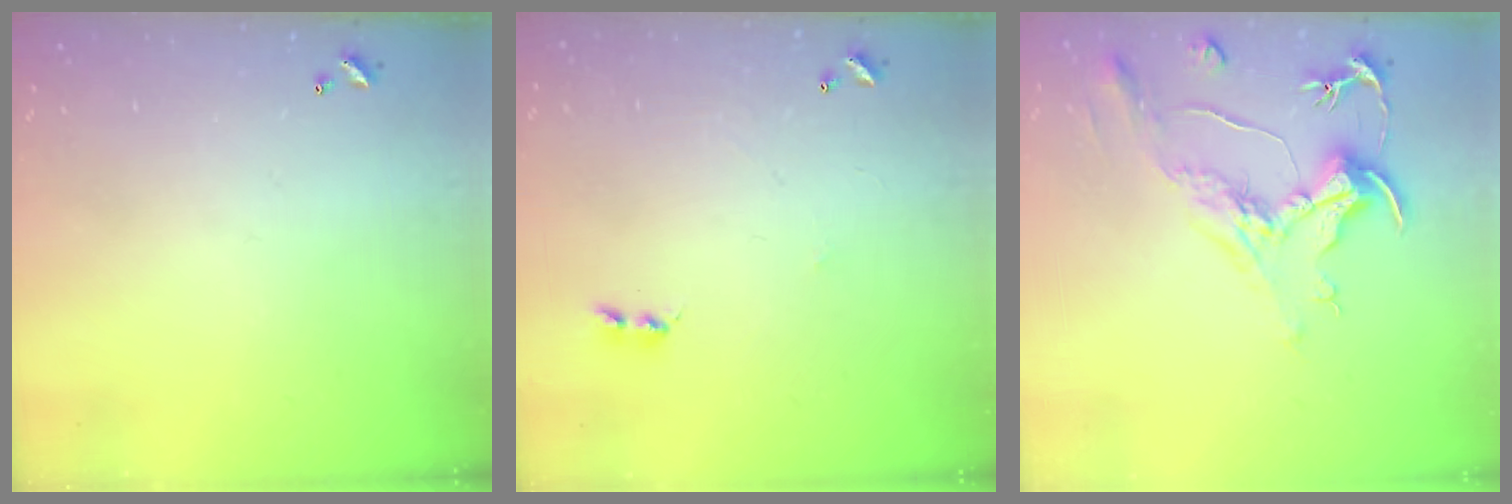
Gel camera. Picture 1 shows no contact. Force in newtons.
{"total": 1.6, "press": 1.6, "slide": 0.4}
{"total": 2.2, "press": 1.7, "slide": 1.3}